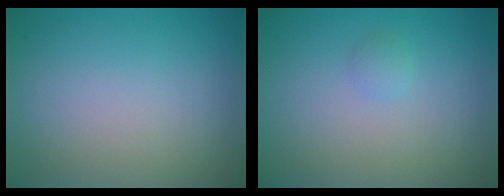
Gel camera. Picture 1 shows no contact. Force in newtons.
{"total": 0.7, "press": 0.7, "slide": 0.1}